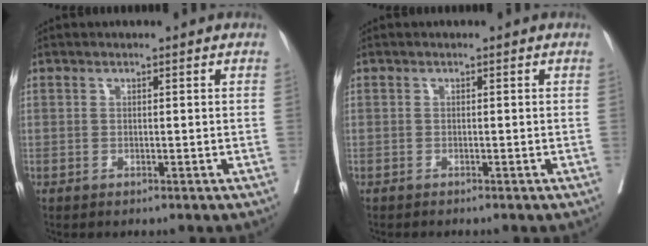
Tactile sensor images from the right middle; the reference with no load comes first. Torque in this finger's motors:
{"motor_torque": [-0.26, 0.14, -0.02, -0.02]}